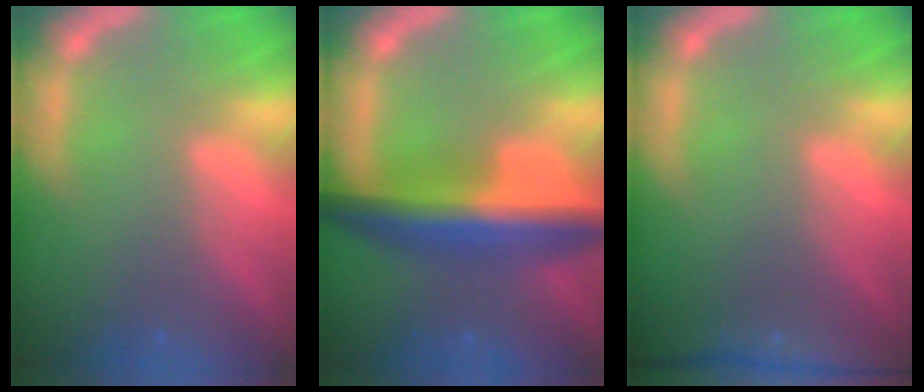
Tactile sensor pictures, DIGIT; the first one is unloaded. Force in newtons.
{"total": 8.5}
{"total": 6.5}